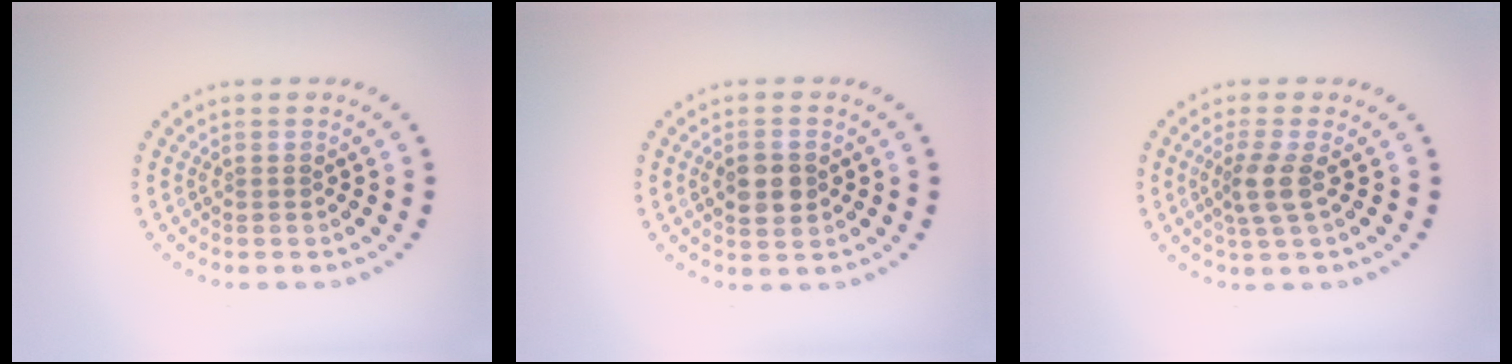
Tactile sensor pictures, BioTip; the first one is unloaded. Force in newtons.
{"total": 3.2, "press": 3.2, "slide": 0.0}
{"total": 2.6, "press": 2.1, "slide": 1.5}